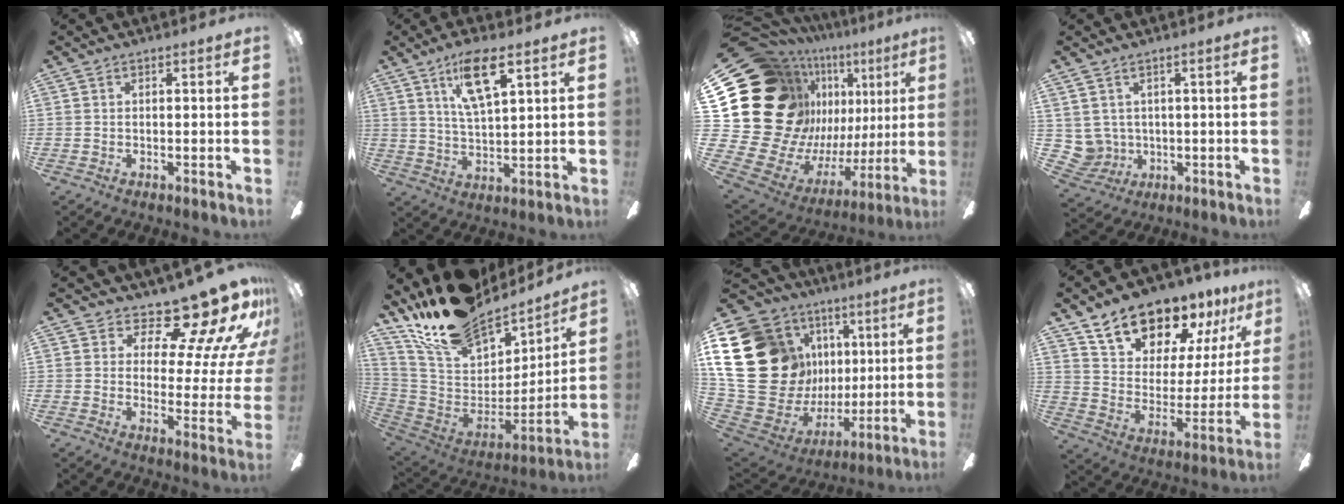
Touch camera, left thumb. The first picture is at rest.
{"total": 11.2, "force": [6.5, 3.6, 8.3], "torque": [-0.149, -0.012, 0.110]}
{"total": 27.6, "force": [8.3, 20.1, 16.9], "torque": [-0.309, -0.104, 0.223]}
{"total": 5.2, "force": [2.2, 4.7, 0.3], "torque": [-0.042, -0.013, 0.046]}
{"total": 16.6, "force": [13.2, 4.9, 8.9], "torque": [-0.127, -0.115, 0.218]}
{"total": 22.4, "force": [17.9, 9.5, 9.5], "torque": [-0.173, -0.123, 0.324]}
{"total": 28.1, "force": [6.1, 22.8, 15.3], "torque": [-0.325, -0.052, 0.170]}
{"total": 17.8, "force": [15.1, 7.8, 5.6], "torque": [-0.115, -0.109, 0.273]}